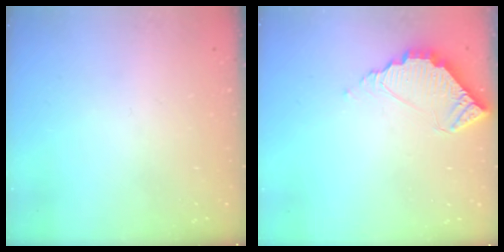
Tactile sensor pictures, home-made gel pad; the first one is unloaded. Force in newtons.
{"total": 5.9, "press": 5.9, "slide": 0.4}